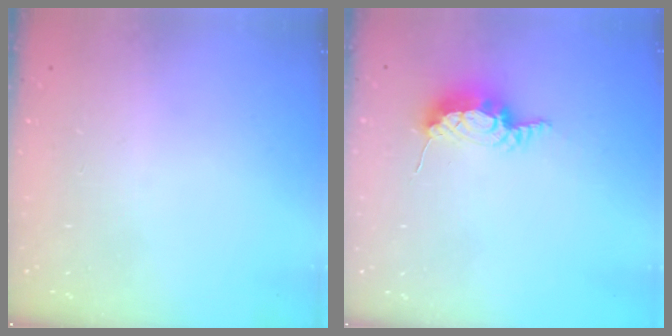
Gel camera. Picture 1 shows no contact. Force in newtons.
{"total": 8.3, "press": 8.3, "slide": 0.1}